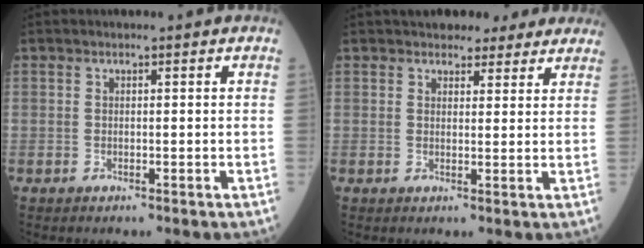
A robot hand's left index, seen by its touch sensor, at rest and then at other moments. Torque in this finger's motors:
{"motor_torque": [1.07, -1.07, 0.41, 0.06]}